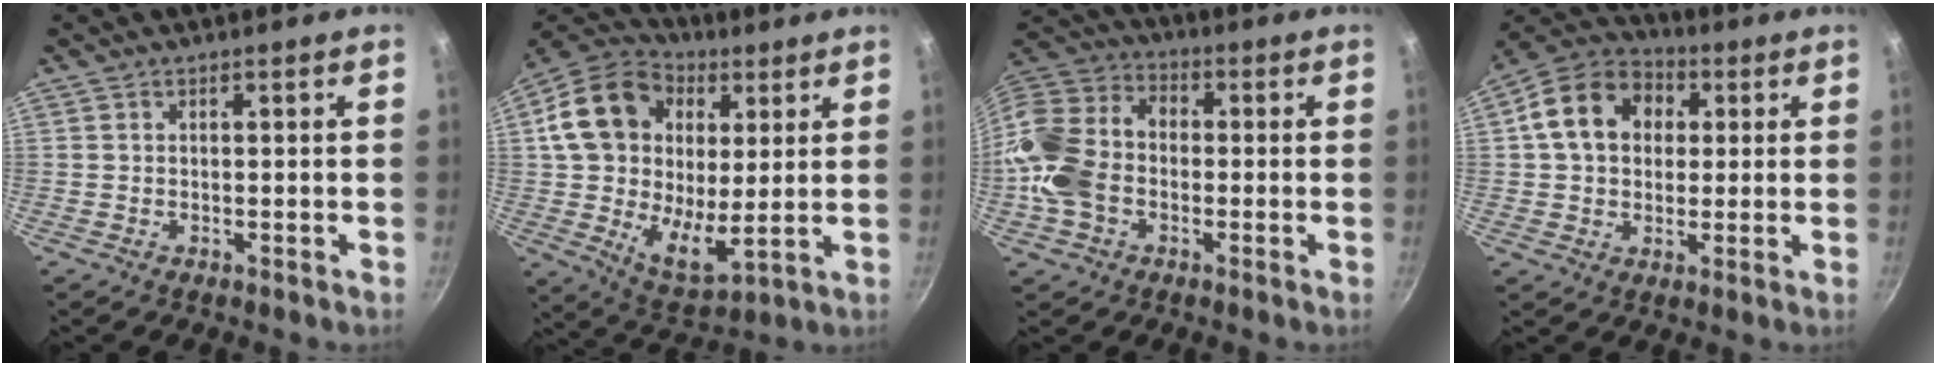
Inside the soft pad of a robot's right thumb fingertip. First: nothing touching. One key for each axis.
{"total": 21.6, "fx": 6.0, "fy": 14.8, "fz": 14.5, "tx": -0.245, "ty": -0.015, "tz": 0.096}
{"total": 15.7, "fx": -2.9, "fy": 11.7, "fz": 10.1, "tx": -0.183, "ty": 0.038, "tz": -0.073}
{"total": 14.1, "fx": 2.9, "fy": 11.1, "fz": 8.2, "tx": -0.117, "ty": 0.025, "tz": 0.031}